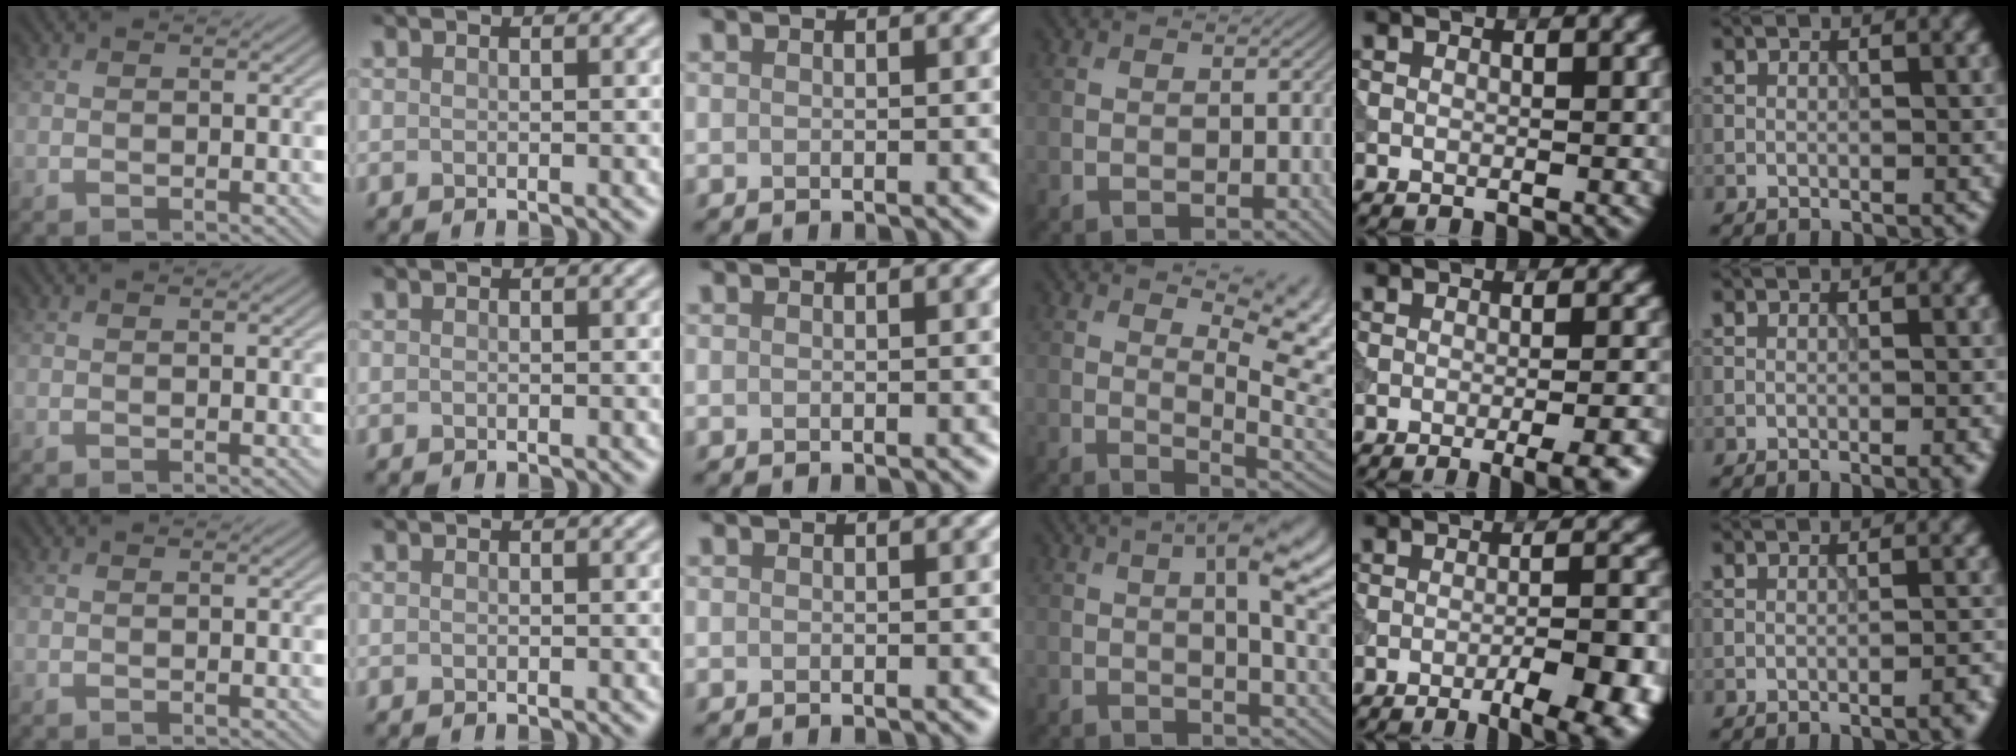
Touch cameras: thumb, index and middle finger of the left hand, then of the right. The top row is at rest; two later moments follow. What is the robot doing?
{"motion": "dispense", "object": "syringe"}